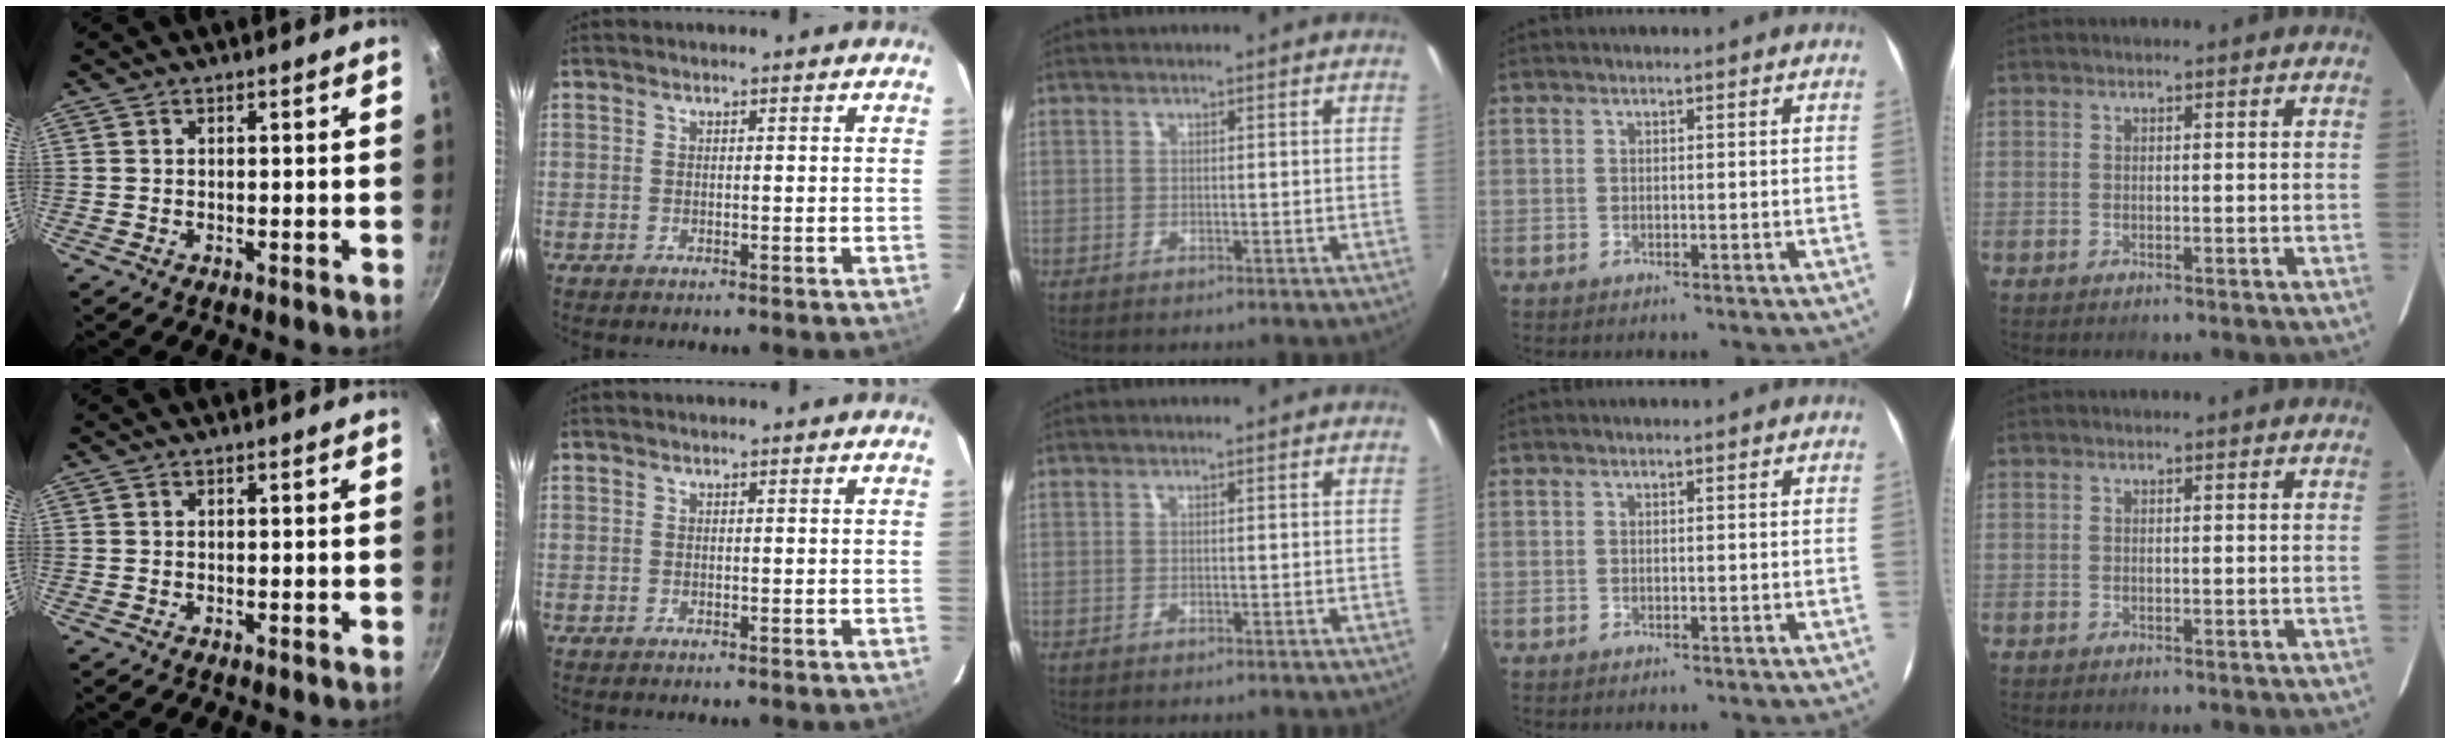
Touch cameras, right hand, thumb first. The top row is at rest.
{}